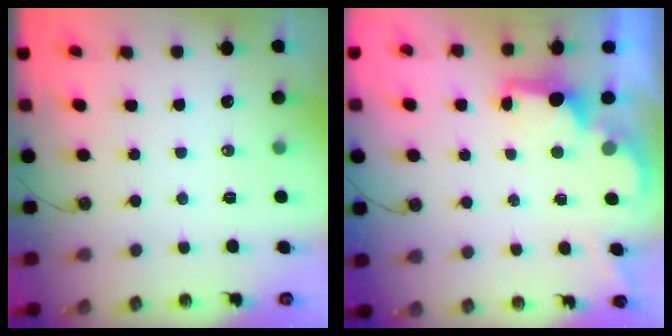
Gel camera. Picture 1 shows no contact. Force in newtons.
{"total": 1.9, "press": 1.7, "slide": 0.8}